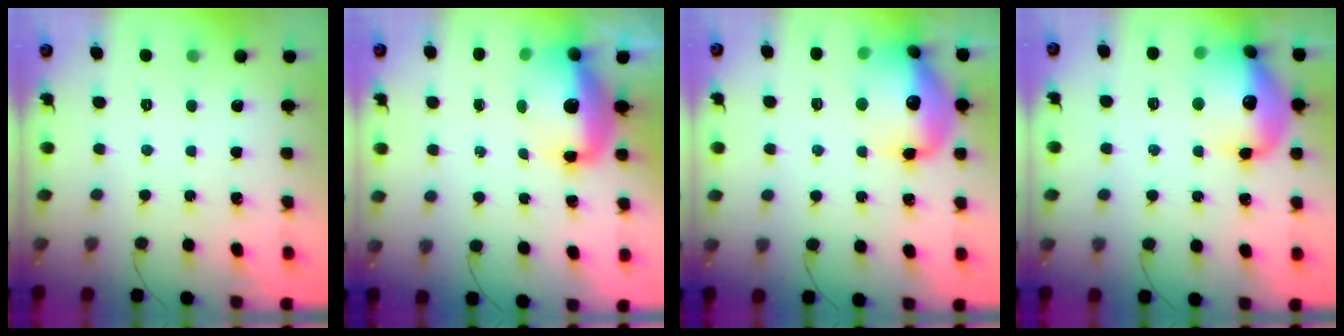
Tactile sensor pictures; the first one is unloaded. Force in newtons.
{"total": 13.0, "press": 12.7, "slide": 2.9}
{"total": 18.0, "press": 17.9, "slide": 2.2}
{"total": 17.7, "press": 17.6, "slide": 2.3}